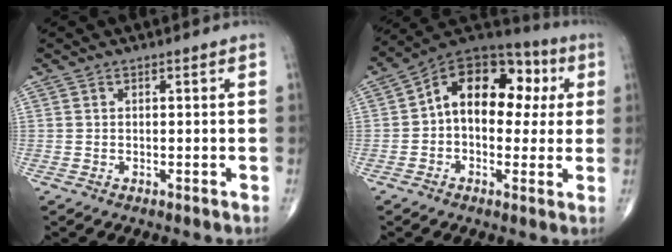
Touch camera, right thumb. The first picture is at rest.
{"total": 17.0, "force": [2.4, 11.1, 12.6], "torque": [-0.140, 0.041, 0.024]}